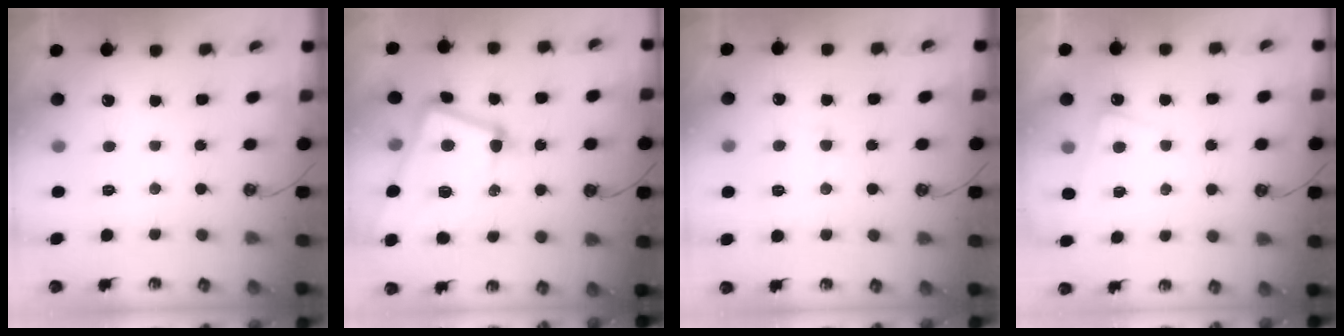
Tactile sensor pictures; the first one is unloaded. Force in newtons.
{"total": 15.0, "press": 14.8, "slide": 2.7}
{"total": 1.2, "press": 1.2, "slide": 0.1}
{"total": 1.5, "press": 1.5, "slide": 0.3}